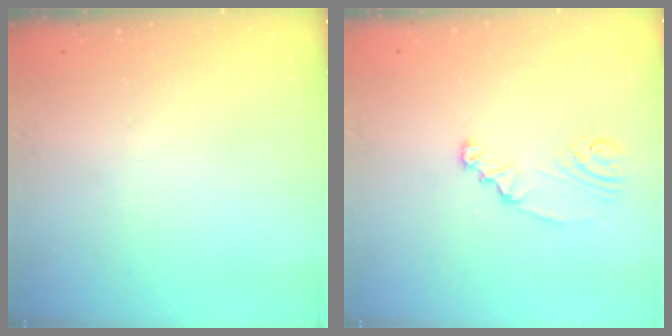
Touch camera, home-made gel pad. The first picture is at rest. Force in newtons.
{"total": 2.3, "press": 2.3, "slide": 0.3}